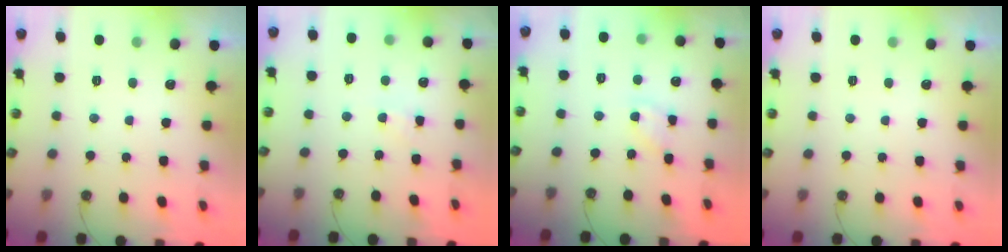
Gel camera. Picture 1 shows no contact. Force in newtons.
{"total": 1.9, "press": 1.9, "slide": 0.3}
{"total": 3.1, "press": 3.1, "slide": 0.3}
{"total": 0.0}